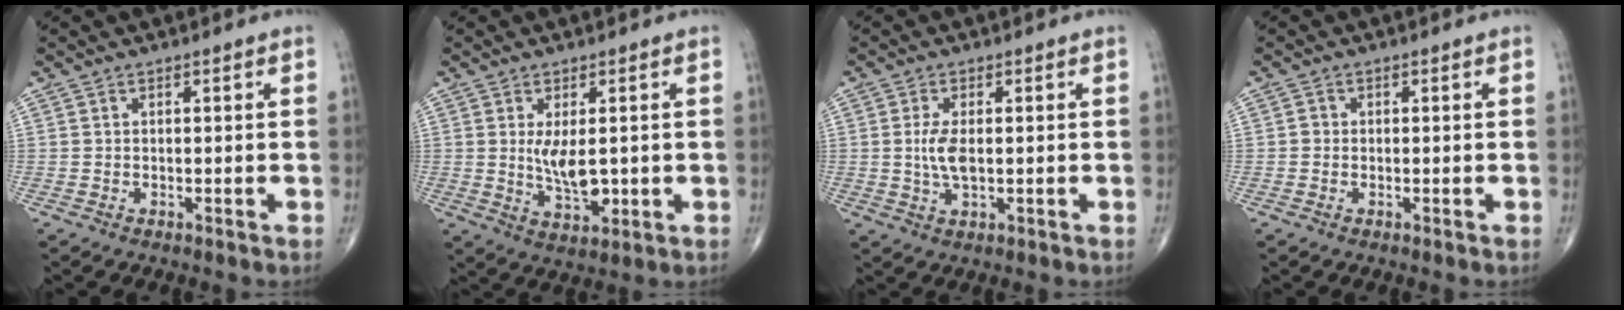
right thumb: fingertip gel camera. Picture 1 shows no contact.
{"total": 6.4, "force": [0.5, 3.0, 5.7], "torque": [-0.094, -0.017, 0.016]}
{"total": 4.6, "force": [0.1, 2.0, 4.2], "torque": [-0.088, -0.005, 0.004]}
{"total": 0.9, "force": [-0.2, 0.9, 0.3], "torque": [0.001, 0.003, -0.006]}